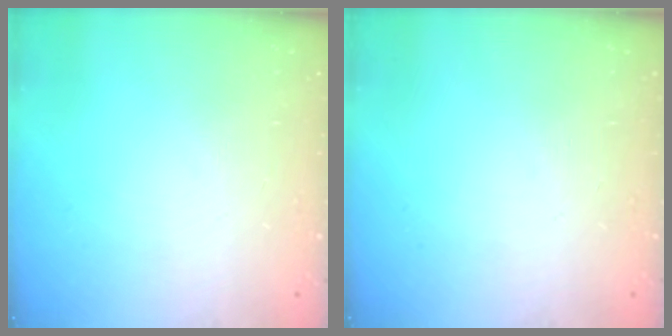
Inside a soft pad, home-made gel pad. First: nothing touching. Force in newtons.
{"total": 0.0}